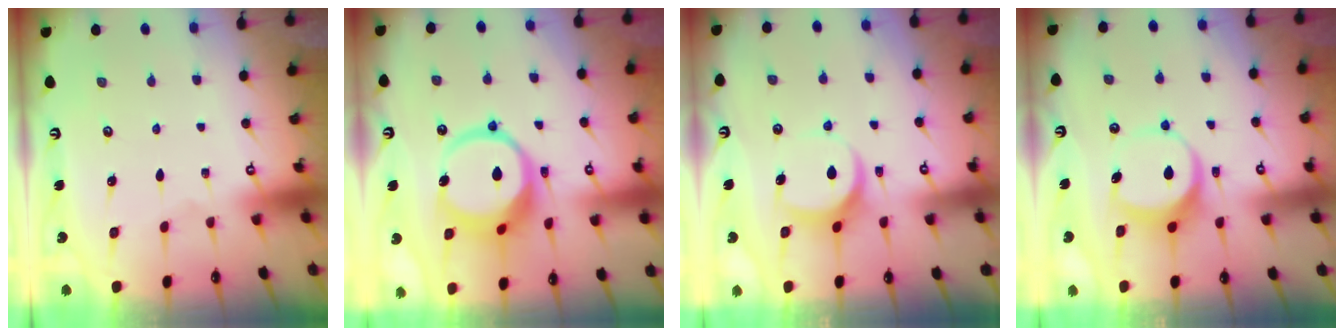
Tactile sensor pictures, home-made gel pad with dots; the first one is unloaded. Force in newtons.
{"total": 13.3, "press": 13.1, "slide": 1.9}
{"total": 6.9, "press": 6.9, "slide": 0.9}
{"total": 8.3, "press": 8.2, "slide": 1.1}